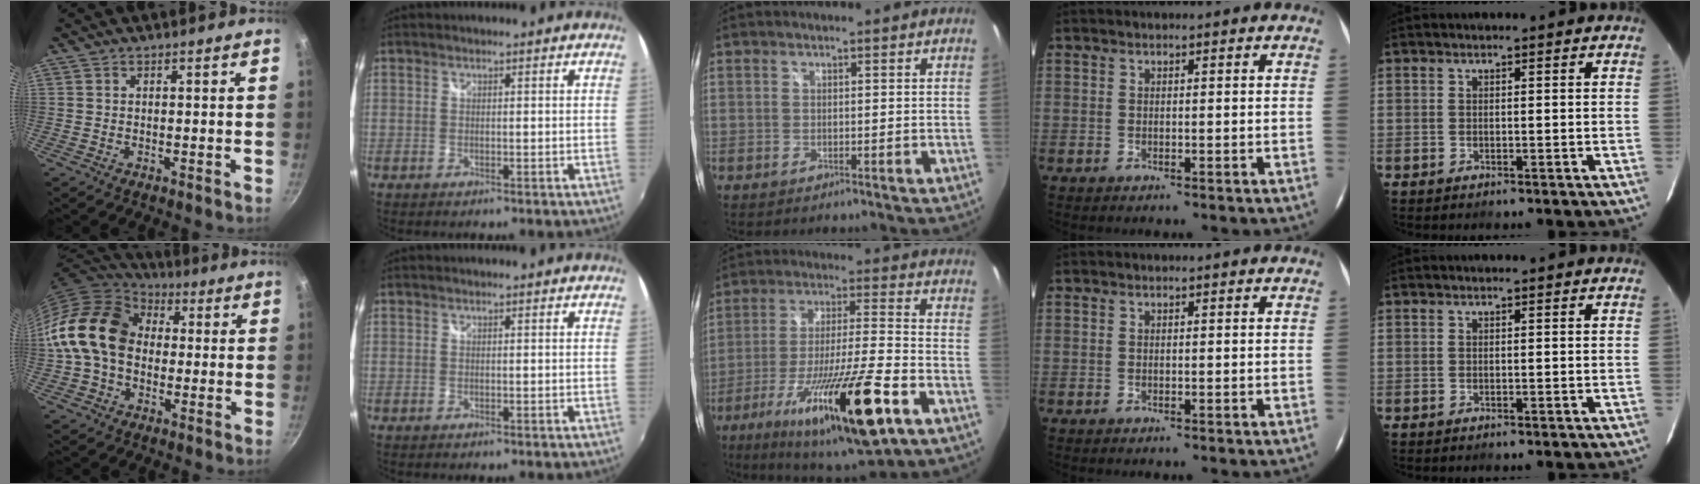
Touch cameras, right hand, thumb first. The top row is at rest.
{"thumb": {"total": 16.9, "force": [0.5, 12.8, 11.0], "torque": [-0.172, 0.034, -0.005]}, "middle": {"total": 23.6, "force": [-11.8, 3.5, 20.1], "torque": [-0.365, -0.048, -0.198]}}